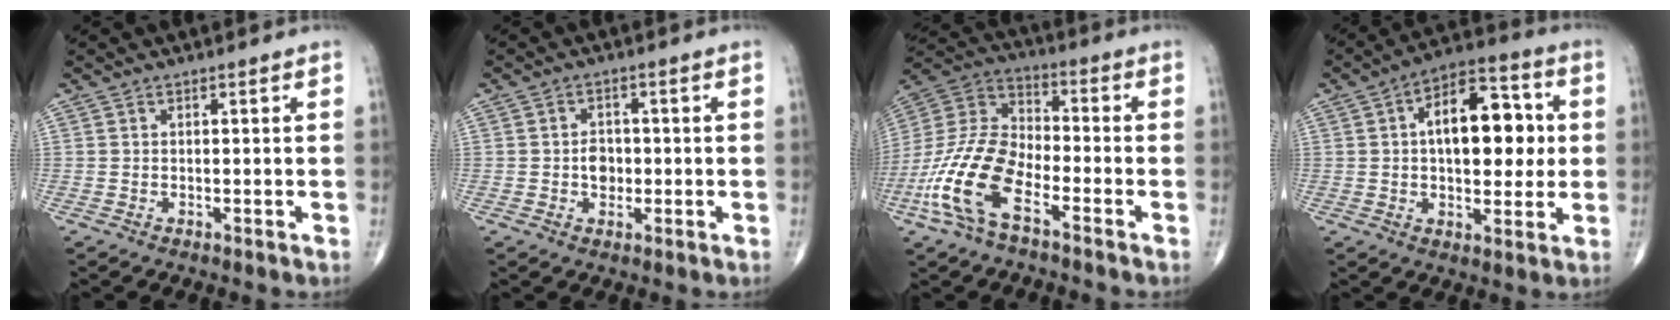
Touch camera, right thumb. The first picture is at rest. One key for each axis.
{"total": 3.4, "fx": -0.4, "fy": 2.6, "fz": 2.1, "tx": -0.017, "ty": 0.005, "tz": -0.009}
{"total": 16.4, "fx": -7.4, "fy": 7.3, "fz": 12.7, "tx": -0.268, "ty": 0.040, "tz": -0.150}
{"total": 16.2, "fx": 2.1, "fy": 8.7, "fz": 13.6, "tx": -0.163, "ty": 0.017, "tz": 0.026}